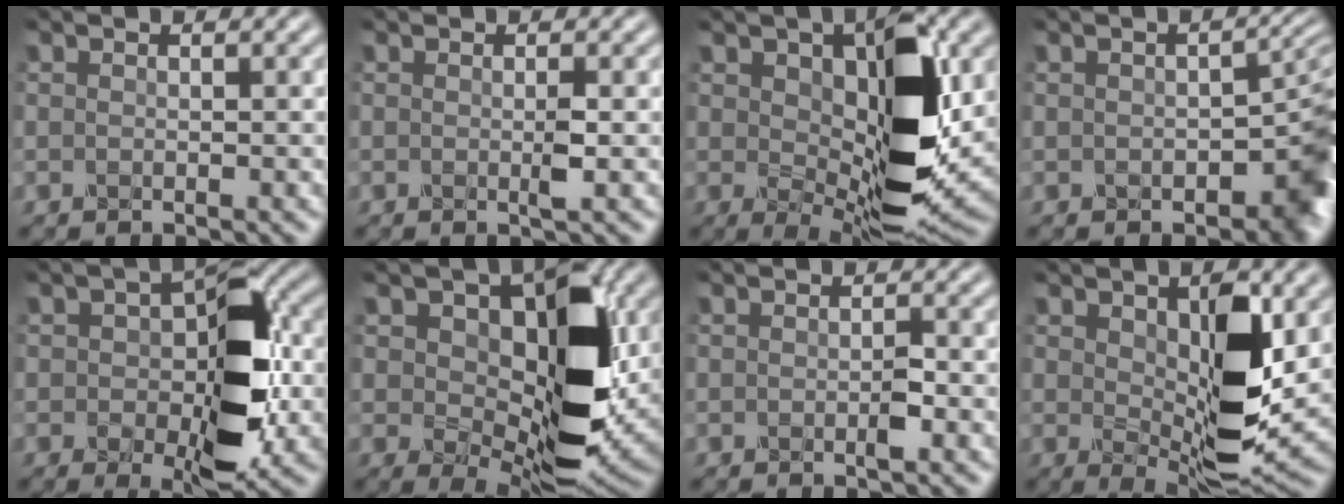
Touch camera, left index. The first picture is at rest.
{"total": 1.1, "force": [0.0, 0.1, 1.1], "torque": [-0.020, -0.002, -0.002]}
{"total": 11.0, "force": [1.2, 5.0, 9.7], "torque": [-0.151, -0.013, 0.027]}
{"total": 5.9, "force": [-1.4, 3.6, 4.4], "torque": [-0.031, -0.007, -0.019]}
{"total": 9.1, "force": [-0.6, 4.8, 7.7], "torque": [-0.113, 0.005, -0.012]}
{"total": 13.3, "force": [2.0, 7.5, 10.8], "torque": [-0.158, -0.014, 0.037]}
{"total": 1.1, "force": [-0.3, 0.2, 1.0], "torque": [-0.017, 0.000, -0.005]}
{"total": 8.5, "force": [1.0, 3.6, 7.7], "torque": [-0.129, -0.012, 0.025]}